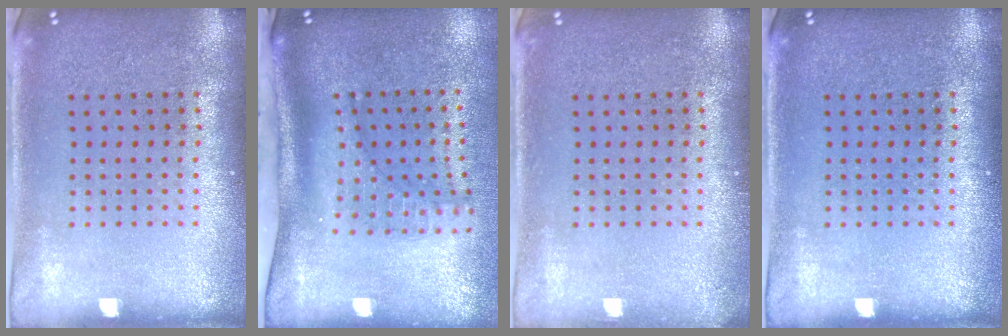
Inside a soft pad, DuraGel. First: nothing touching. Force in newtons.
{"total": 1.9, "press": 1.4, "slide": 1.3}
{"total": 0.6, "press": 0.6, "slide": 0.0}
{"total": 0.0}